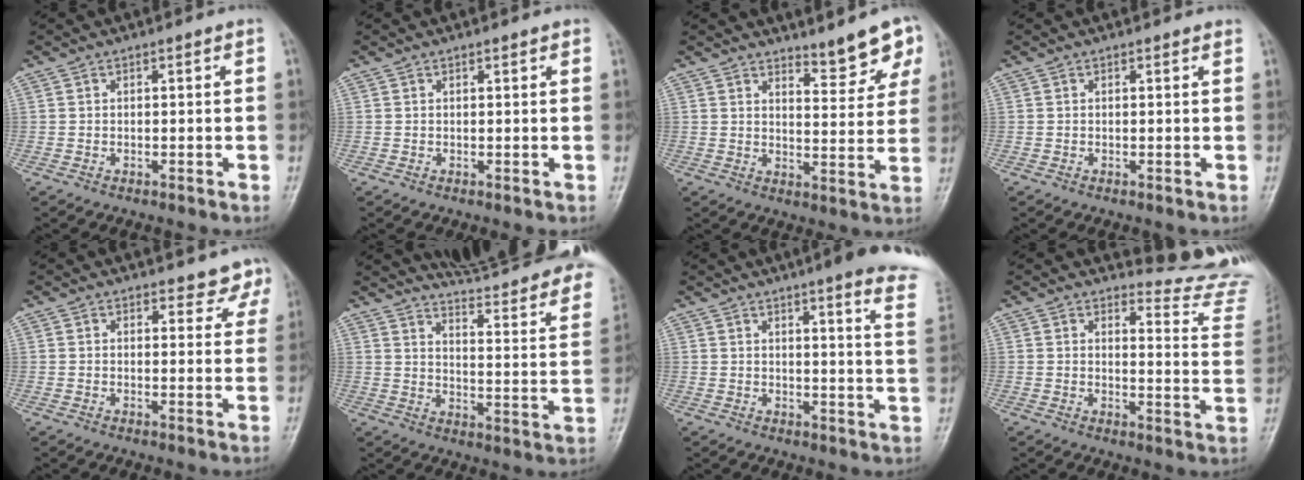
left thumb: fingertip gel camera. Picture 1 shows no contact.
{"total": 0.8, "force": [0.7, 0.1, 0.4], "torque": [-0.006, -0.002, 0.008]}
{"total": 7.0, "force": [5.7, 1.9, 3.6], "torque": [-0.022, -0.049, 0.076]}
{"total": 1.4, "force": [1.3, 0.3, 0.3], "torque": [-0.002, -0.002, 0.011]}
{"total": 4.8, "force": [4.3, 2.0, 0.6], "torque": [0.024, -0.026, 0.033]}
{"total": 27.1, "force": [24.2, 3.9, 11.5], "torque": [-0.130, -0.168, 0.296]}
{"total": 15.9, "force": [12.0, 1.5, 10.3], "torque": [-0.108, -0.057, 0.124]}
{"total": 13.3, "force": [13.2, 0.8, -1.0], "torque": [0.055, -0.175, 0.122]}